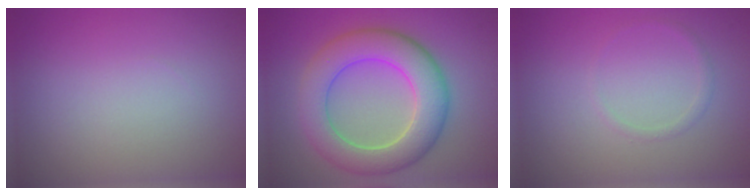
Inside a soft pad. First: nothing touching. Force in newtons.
{"total": 7.5, "press": 7.5, "slide": 0.2}
{"total": 0.8, "press": 0.8, "slide": 0.1}